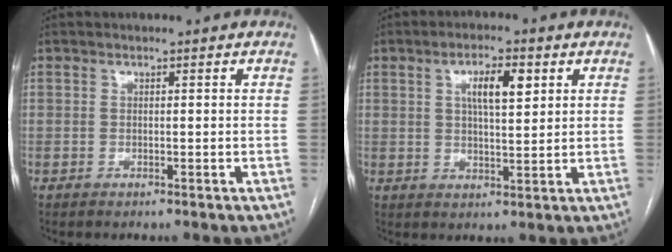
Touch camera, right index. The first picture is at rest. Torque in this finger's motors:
{"motor_torque": [0.54, 0.46, 0.40, 0.11]}